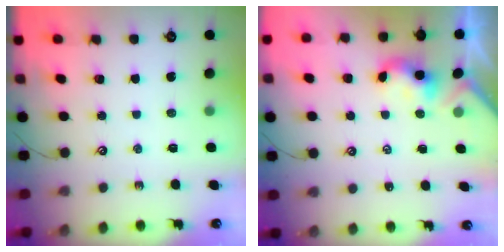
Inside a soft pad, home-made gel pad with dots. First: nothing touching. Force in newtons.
{"total": 2.2, "press": 2.2, "slide": 0.2}